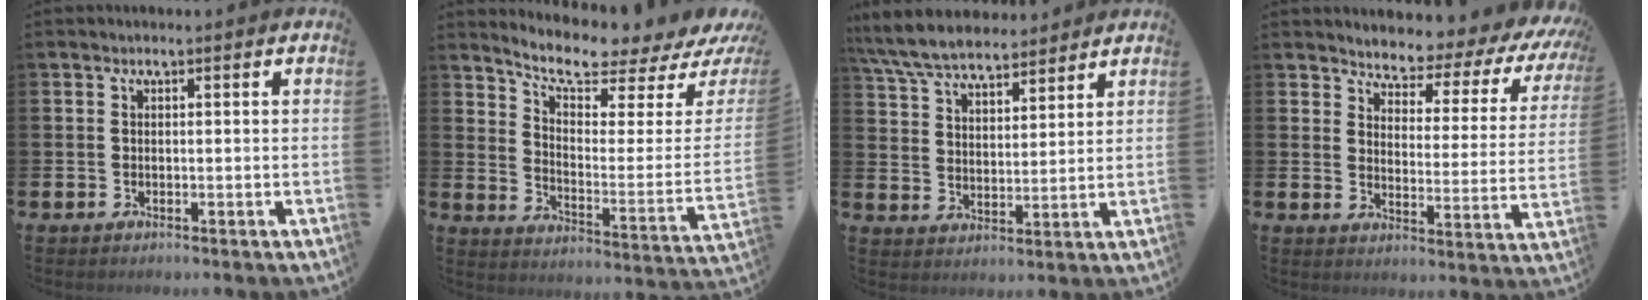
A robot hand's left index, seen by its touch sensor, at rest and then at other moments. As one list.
[{"total": 6.9, "force": [6.5, 0.9, 2.3], "torque": [-0.055, -0.070, 0.102]}, {"total": 7.4, "force": [7.0, 1.8, 1.9], "torque": [-0.064, -0.028, 0.128]}, {"total": 3.4, "force": [3.0, 1.3, 0.5], "torque": [-0.023, -0.039, 0.039]}]